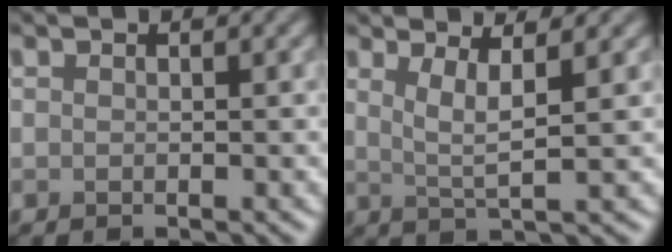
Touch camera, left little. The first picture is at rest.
{"total": 3.2, "force": [1.3, 0.6, 2.9], "torque": [-0.050, -0.006, 0.026]}